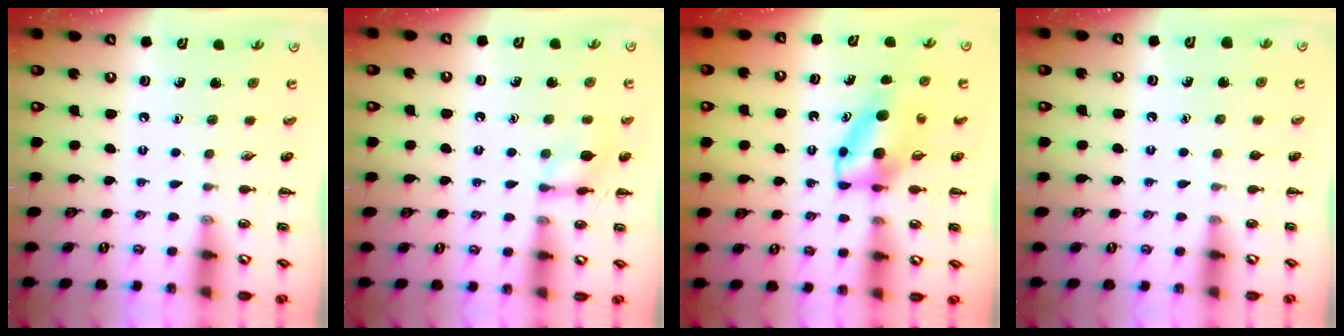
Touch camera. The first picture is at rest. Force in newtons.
{"total": 9.6, "press": 9.6, "slide": 0.5}
{"total": 6.5, "press": 6.5, "slide": 1.1}
{"total": 0.0}